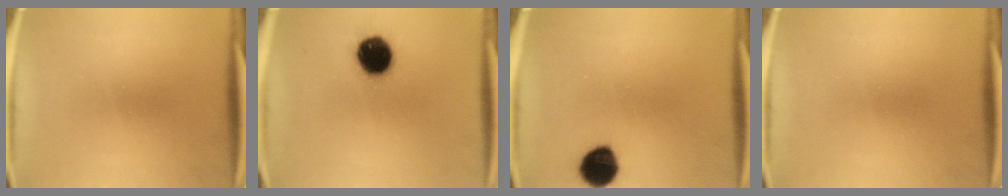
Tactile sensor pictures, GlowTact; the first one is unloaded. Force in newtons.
{"total": 12.5}
{"total": 9.7}
{"total": 0.0}